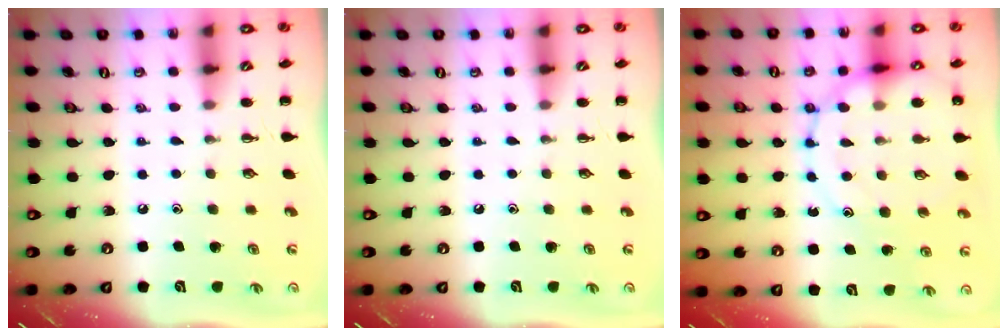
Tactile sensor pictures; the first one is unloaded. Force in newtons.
{"total": 0.0}
{"total": 15.7, "press": 15.6, "slide": 1.7}